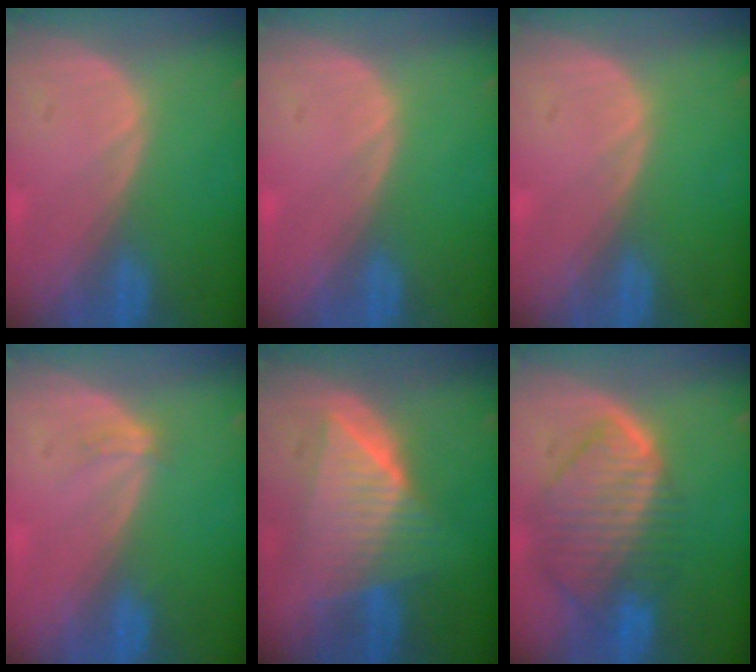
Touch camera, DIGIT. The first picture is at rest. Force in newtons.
{"total": 0.0}
{"total": 0.0}
{"total": 1.5, "press": 1.1, "slide": 1.0}
{"total": 8.2, "press": 8.2, "slide": 0.4}
{"total": 10.1, "press": 8.8, "slide": 5.1}